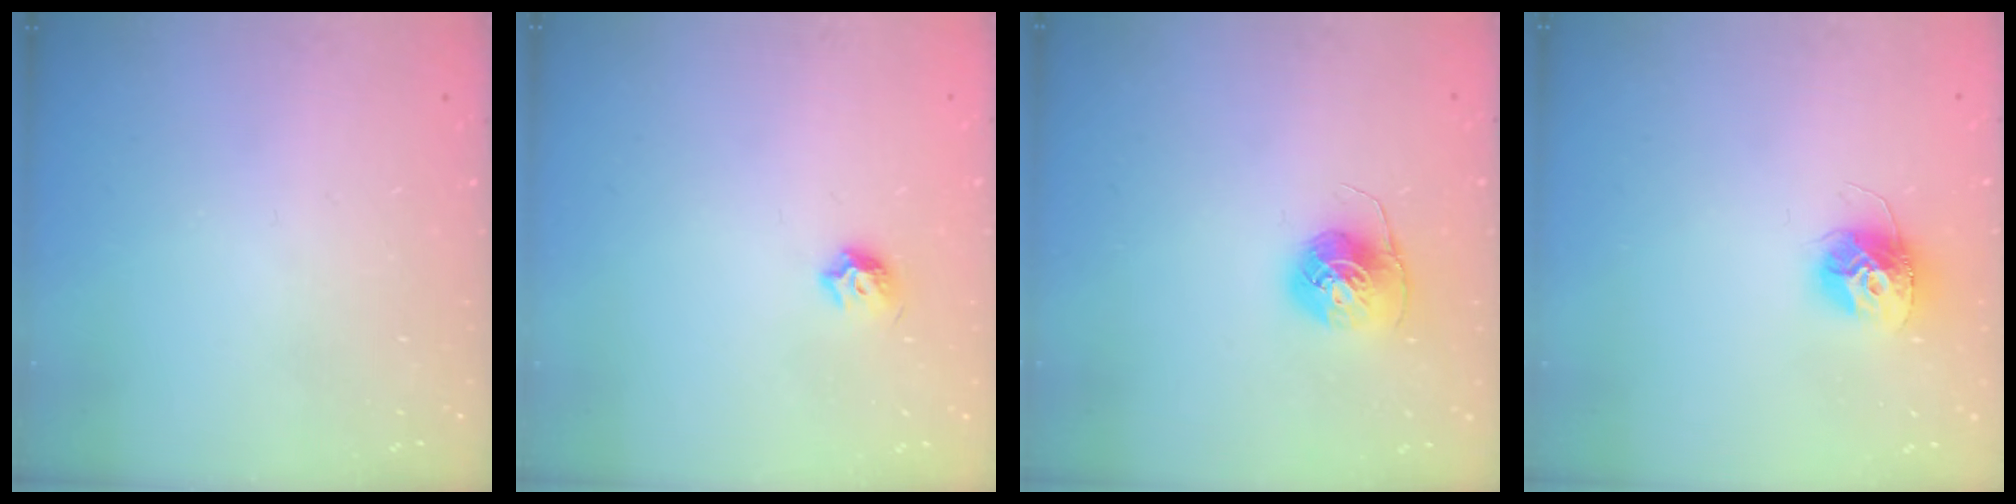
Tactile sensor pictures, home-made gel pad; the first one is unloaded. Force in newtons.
{"total": 4.9, "press": 4.8, "slide": 0.8}
{"total": 7.1, "press": 7.1, "slide": 0.5}
{"total": 11.8, "press": 11.8, "slide": 0.9}